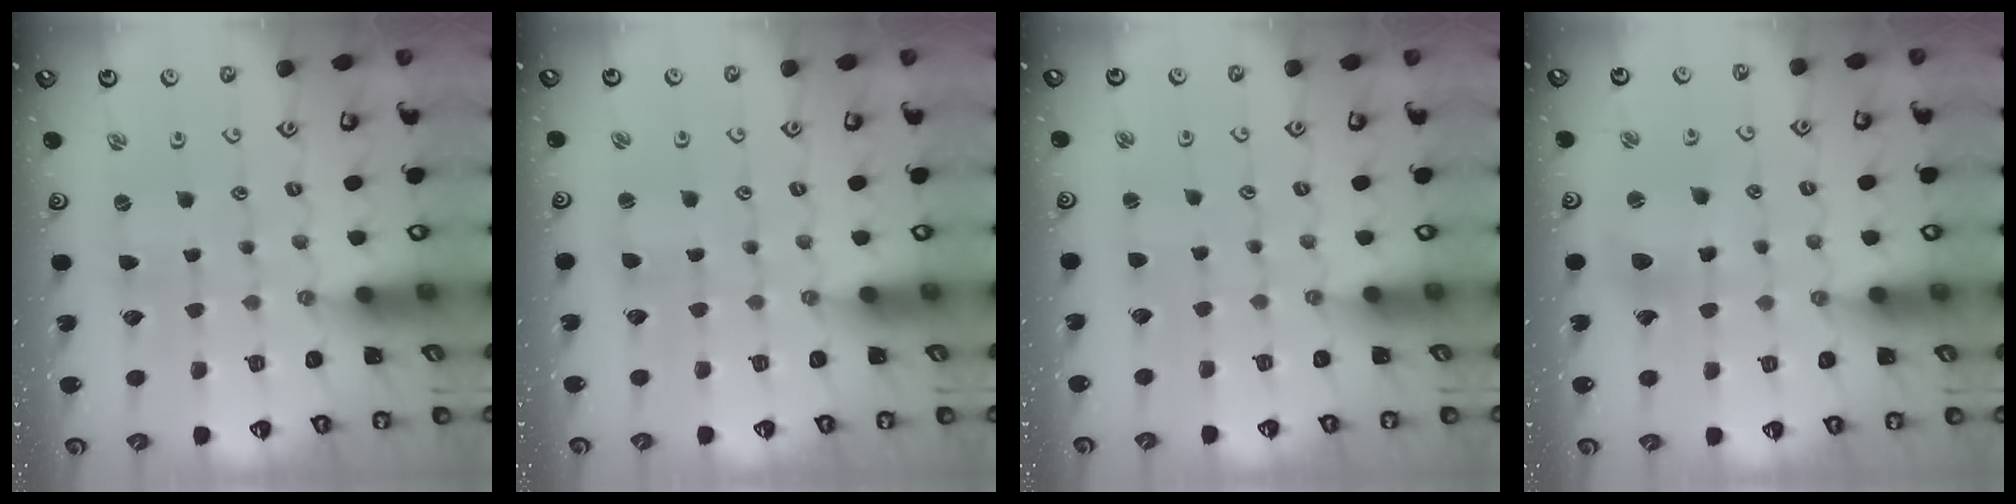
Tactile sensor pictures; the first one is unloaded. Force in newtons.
{"total": 0.9, "press": 0.9, "slide": 0.0}
{"total": 1.5, "press": 1.5, "slide": 0.1}
{"total": 10.0, "press": 9.9, "slide": 1.1}